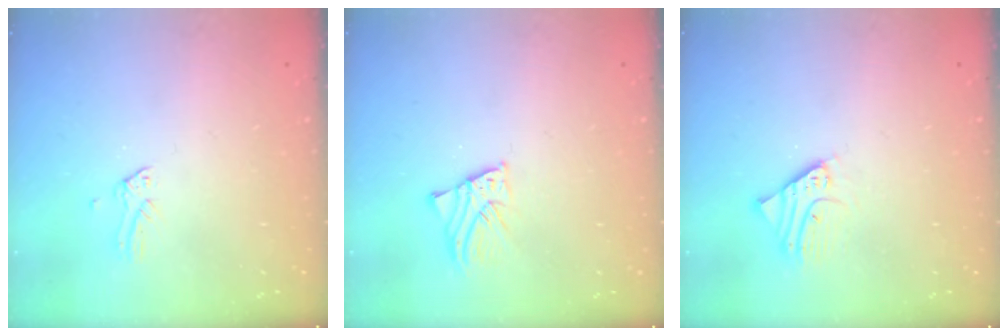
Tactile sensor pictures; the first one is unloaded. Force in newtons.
{"total": 2.2, "press": 2.2, "slide": 0.1}
{"total": 2.8, "press": 2.8, "slide": 0.2}